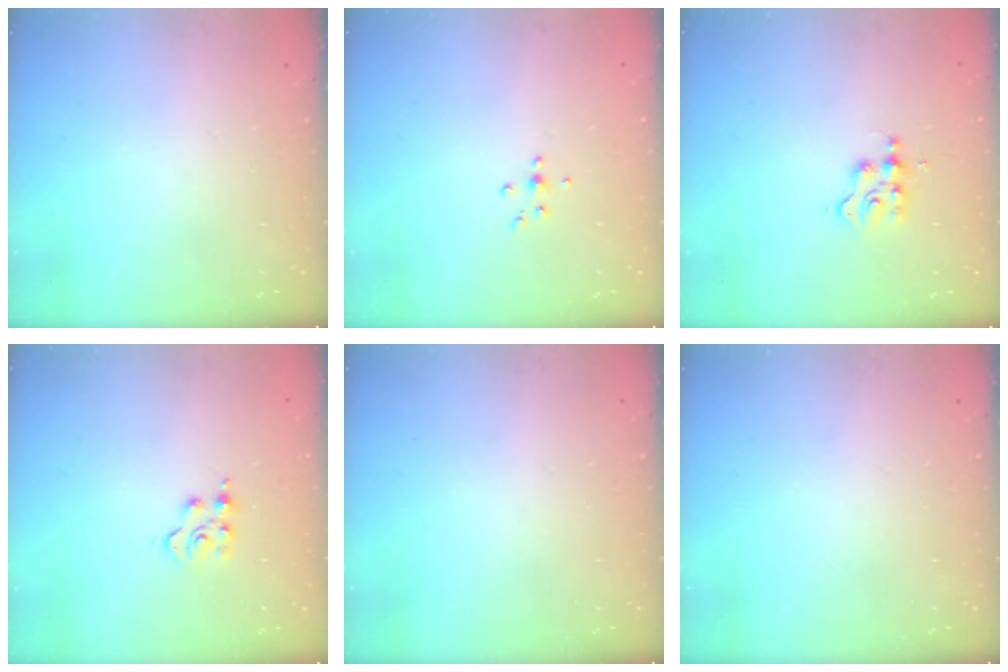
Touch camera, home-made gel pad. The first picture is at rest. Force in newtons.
{"total": 4.6, "press": 4.4, "slide": 1.2}
{"total": 3.0, "press": 3.0, "slide": 0.3}
{"total": 3.8, "press": 3.8, "slide": 0.5}
{"total": 0.0}
{"total": 0.0}